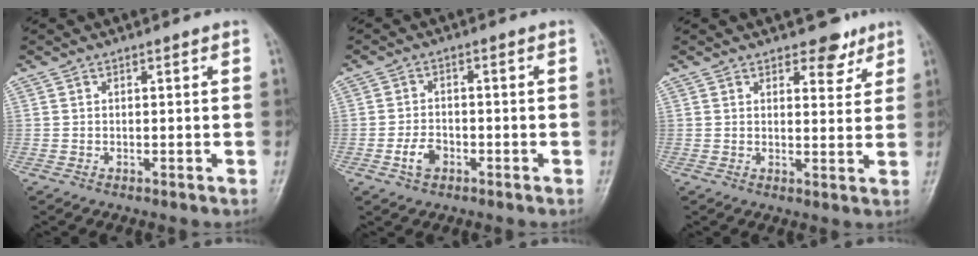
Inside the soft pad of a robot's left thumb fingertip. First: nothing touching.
{"total": 3.7, "force": [-1.7, 2.4, 2.3], "torque": [-0.036, 0.015, -0.032]}
{"total": 4.8, "force": [3.5, 2.4, 2.1], "torque": [0.001, -0.022, 0.049]}